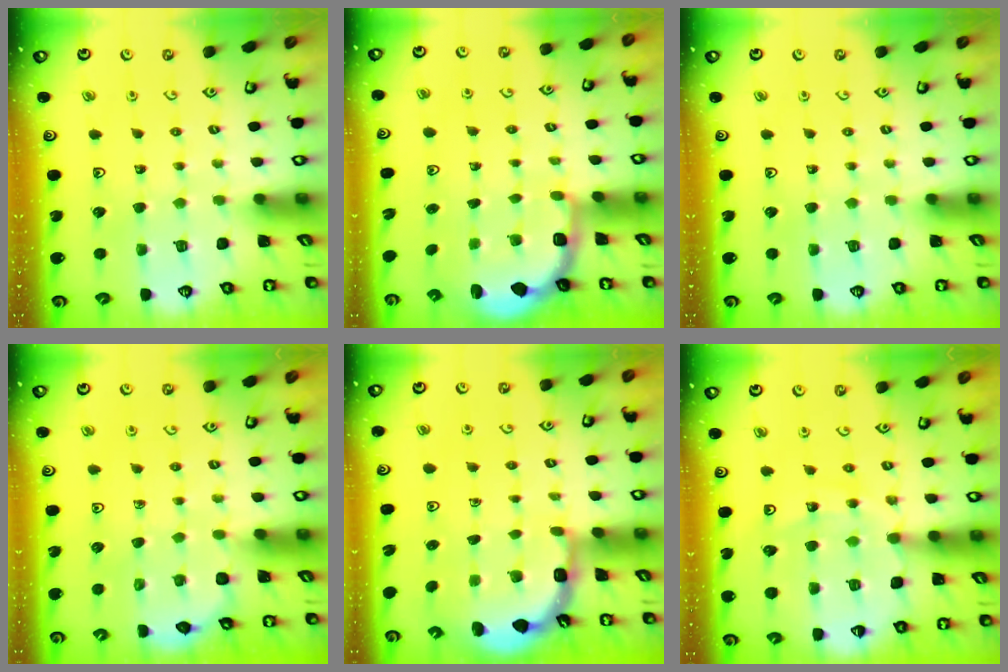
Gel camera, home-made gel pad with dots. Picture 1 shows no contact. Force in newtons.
{"total": 2.8, "press": 2.2, "slide": 1.7}
{"total": 0.0}
{"total": 2.0, "press": 2.0, "slide": 0.2}
{"total": 2.3, "press": 2.1, "slide": 0.9}
{"total": 12.9, "press": 12.4, "slide": 3.4}